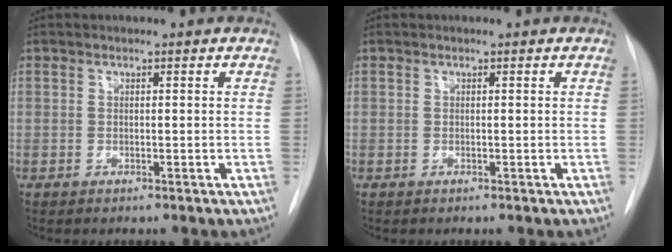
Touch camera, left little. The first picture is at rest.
{"total": 0.0}